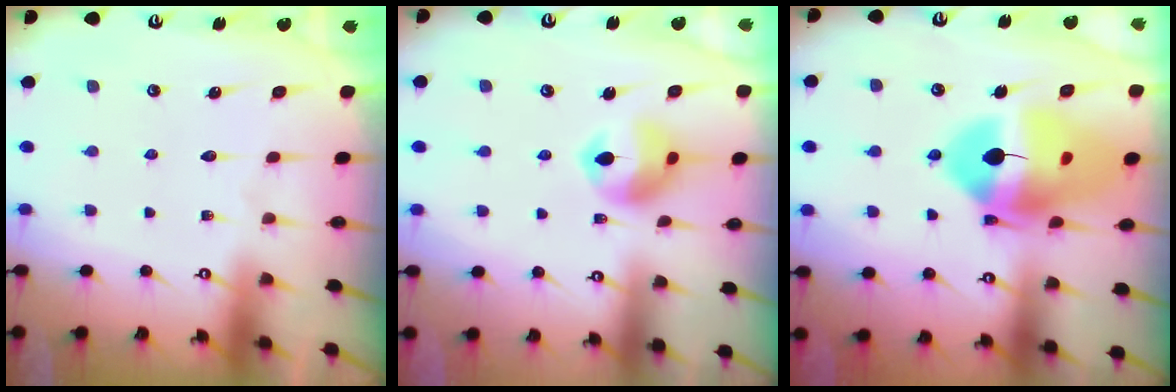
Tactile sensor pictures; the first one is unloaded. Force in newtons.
{"total": 11.2, "press": 11.1, "slide": 1.4}
{"total": 19.9, "press": 19.8, "slide": 2.2}